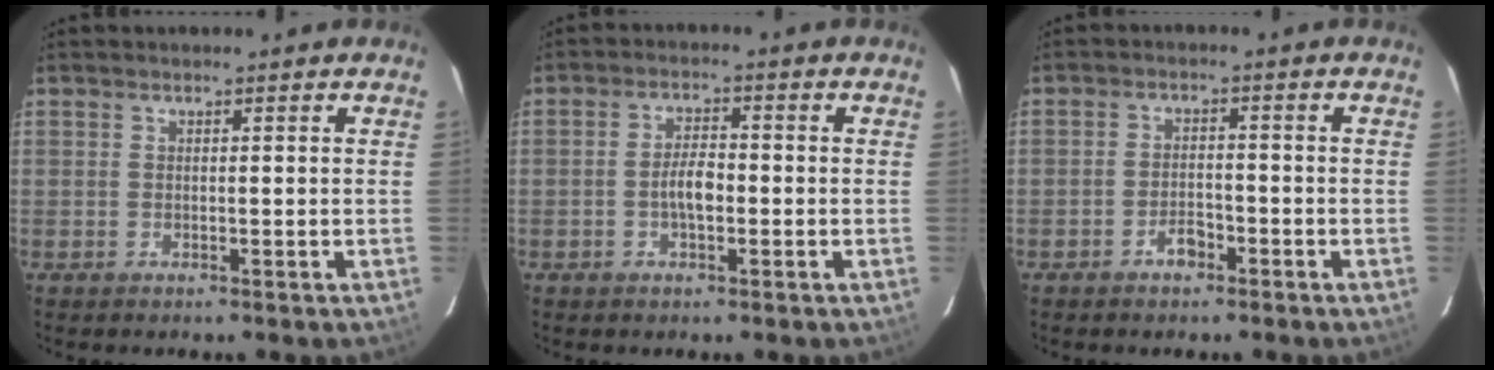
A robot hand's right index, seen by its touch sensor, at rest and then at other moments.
{"total": 4.4, "force": [-1.1, 1.9, 3.8], "torque": [-0.072, 0.006, -0.018]}
{"total": 3.4, "force": [-2.2, 1.8, 1.9], "torque": [-0.037, 0.005, -0.035]}